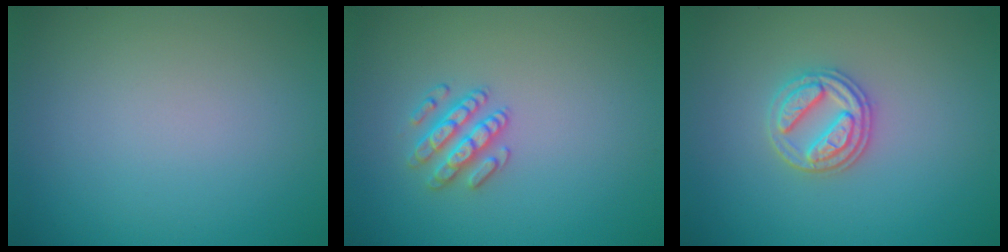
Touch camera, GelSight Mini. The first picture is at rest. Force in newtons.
{"total": 2.5, "press": 2.5, "slide": 0.4}
{"total": 3.0, "press": 2.8, "slide": 1.0}